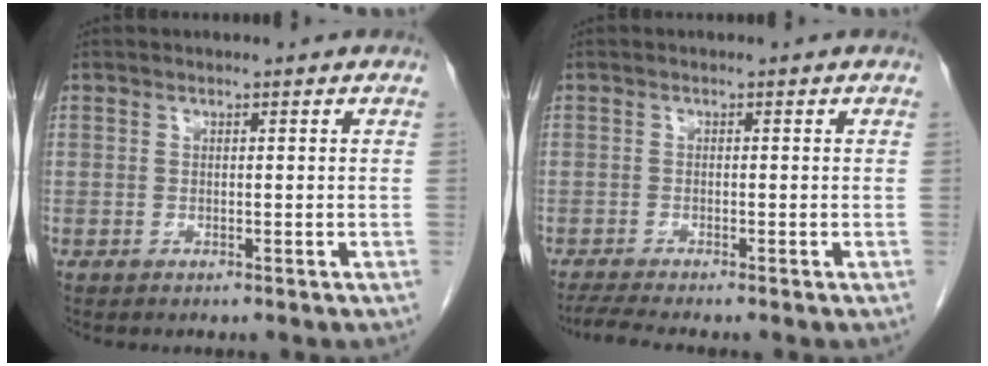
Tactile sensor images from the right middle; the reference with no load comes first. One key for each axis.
{"total": 3.2, "fx": -2.8, "fy": -0.5, "fz": 1.5, "tx": -0.033, "ty": -0.013, "tz": -0.053}